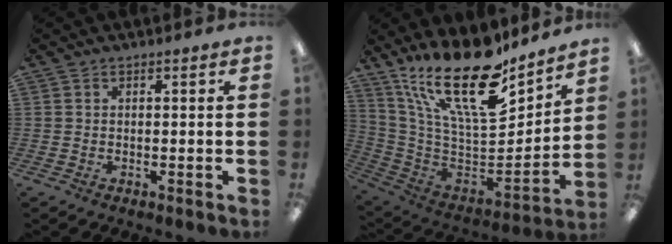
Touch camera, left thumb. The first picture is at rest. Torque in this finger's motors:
{"motor_torque": [0.99, 0.21, 1.73, -1.04, 0.36]}